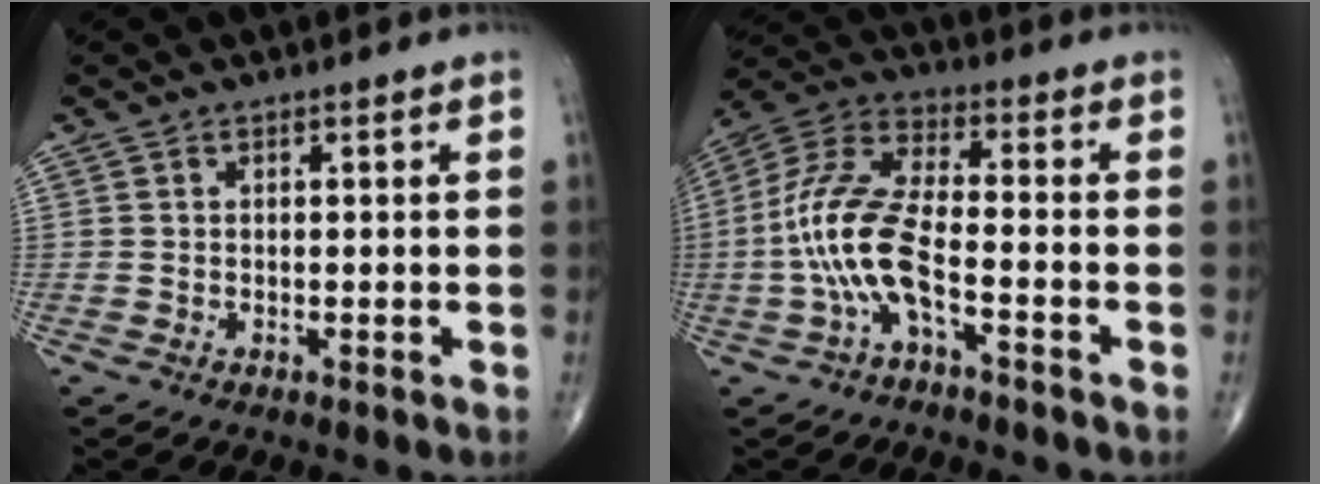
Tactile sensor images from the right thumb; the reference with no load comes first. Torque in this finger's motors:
{"motor_torque": [2.08, 2.93, 0.95, -1.04, 0.55]}